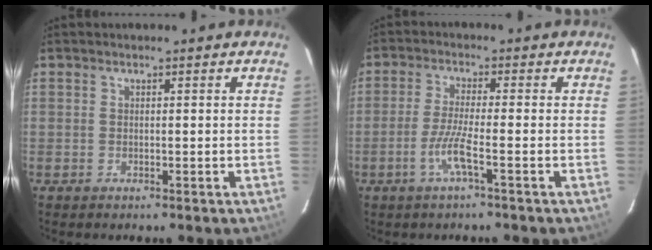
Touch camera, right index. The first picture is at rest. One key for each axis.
{"total": 4.9, "fx": -2.4, "fy": -0.5, "fz": 4.2, "tx": -0.095, "ty": -0.004, "tz": -0.048}